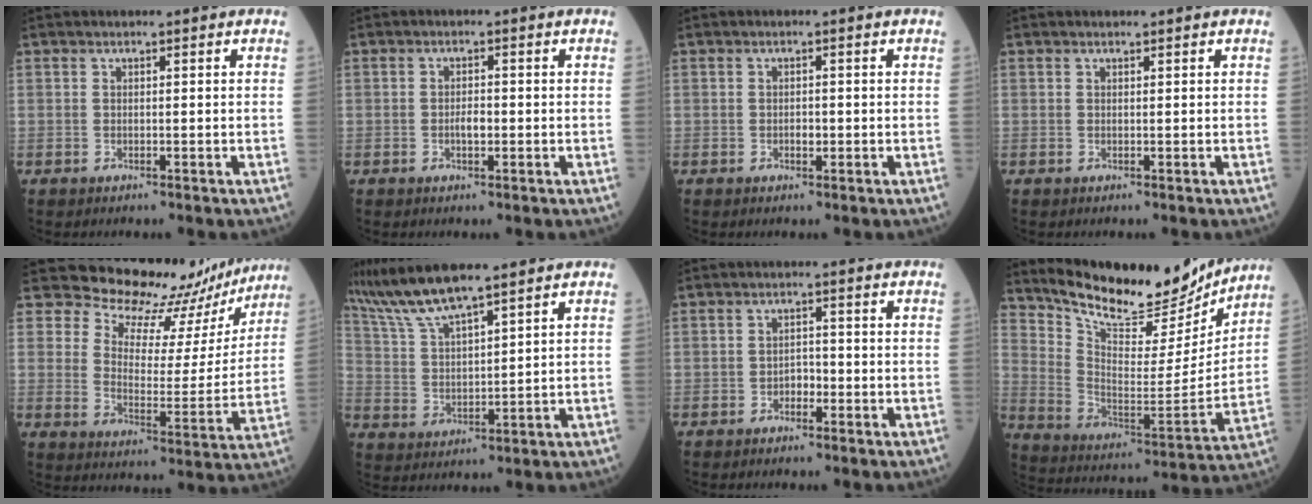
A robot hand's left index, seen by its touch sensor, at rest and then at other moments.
{"total": 1.9, "force": [-0.6, 0.8, 1.6], "torque": [-0.027, 0.001, -0.011]}
{"total": 1.2, "force": [-0.5, 0.7, 0.9], "torque": [-0.016, -0.001, -0.008]}
{"total": 0.0}
{"total": 17.3, "force": [15.8, 5.9, 3.8], "torque": [-0.039, -0.042, 0.190]}
{"total": 8.8, "force": [7.5, 0.2, 4.6], "torque": [-0.105, 0.011, 0.151]}
{"total": 1.9, "force": [-1.1, 1.2, 1.1], "torque": [-0.011, 0.005, -0.022]}
{"total": 19.1, "force": [17.5, 4.6, 6.0], "torque": [-0.114, -0.038, 0.273]}